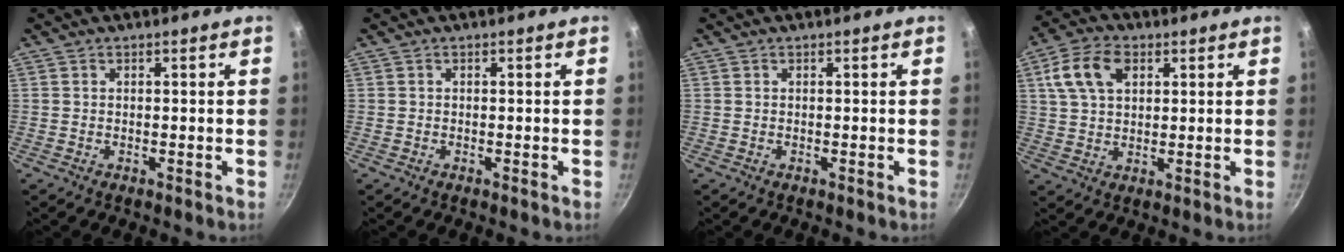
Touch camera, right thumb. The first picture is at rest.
{"total": 0.0}
{"total": 0.0}
{"total": 9.9, "force": [3.5, 6.3, 6.8], "torque": [-0.125, 0.007, 0.063]}